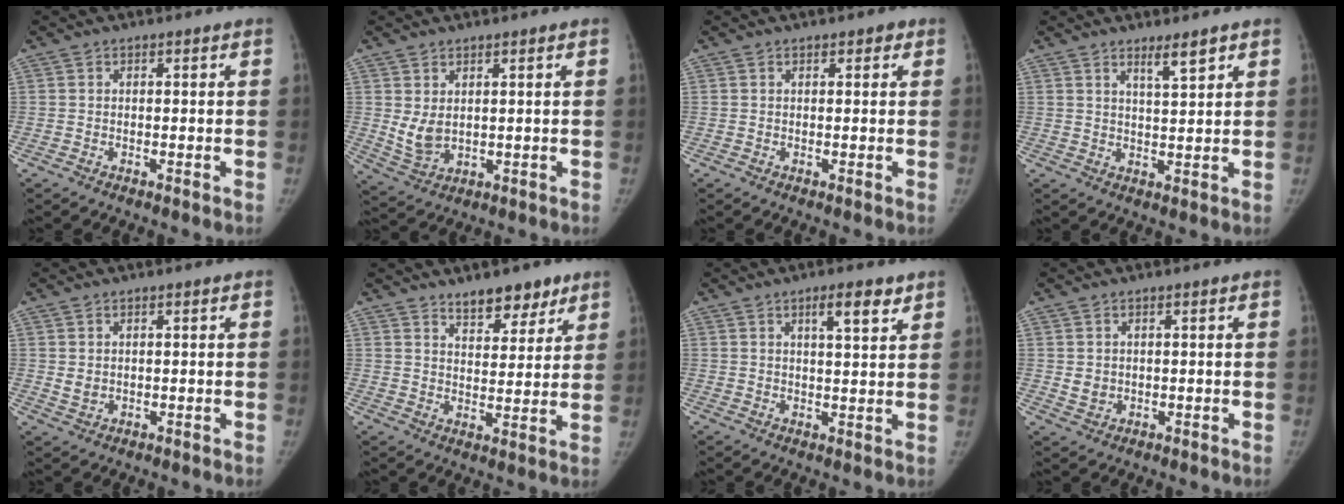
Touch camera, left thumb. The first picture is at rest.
{"total": 4.9, "force": [1.3, 3.0, 3.7], "torque": [-0.065, -0.013, 0.038]}
{"total": 1.2, "force": [0.7, 0.7, 0.6], "torque": [0.005, 0.000, 0.003]}
{"total": 3.9, "force": [2.8, 0.5, 2.7], "torque": [-0.040, -0.026, 0.049]}
{"total": 1.8, "force": [0.4, 1.4, 1.1], "torque": [-0.013, -0.007, 0.014]}
{"total": 8.4, "force": [6.1, 3.9, 4.2], "torque": [-0.022, -0.039, 0.093]}
{"total": 5.4, "force": [3.2, 1.3, 4.1], "torque": [-0.054, -0.020, 0.049]}
{"total": 2.2, "force": [0.3, 1.9, 1.0], "torque": [-0.011, -0.004, 0.012]}